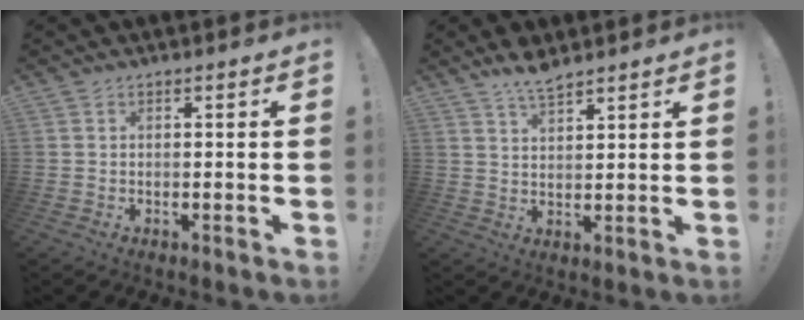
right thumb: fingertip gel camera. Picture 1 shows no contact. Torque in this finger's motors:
{"motor_torque": [0.05, 0.00, 0.58, 0.46, -0.01]}